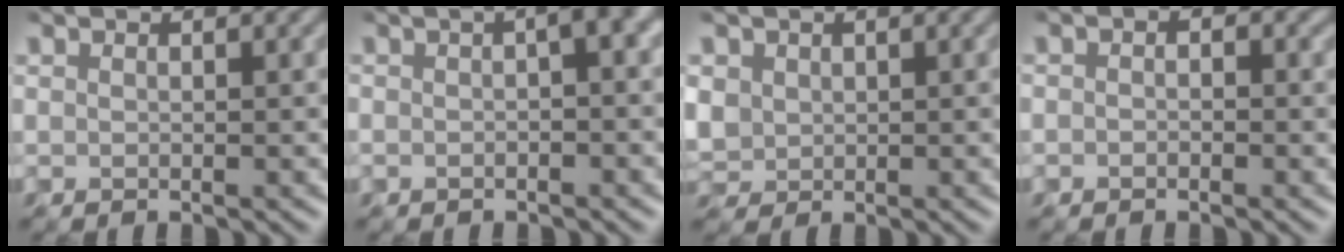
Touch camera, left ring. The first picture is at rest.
{"total": 3.1, "force": [0.0, 0.6, 3.1], "torque": [-0.041, 0.010, -0.003]}
{"total": 2.9, "force": [1.2, 2.5, 0.9], "torque": [-0.051, 0.006, 0.035]}
{"total": 0.9, "force": [-0.6, 0.5, 0.4], "torque": [-0.004, -0.003, -0.010]}